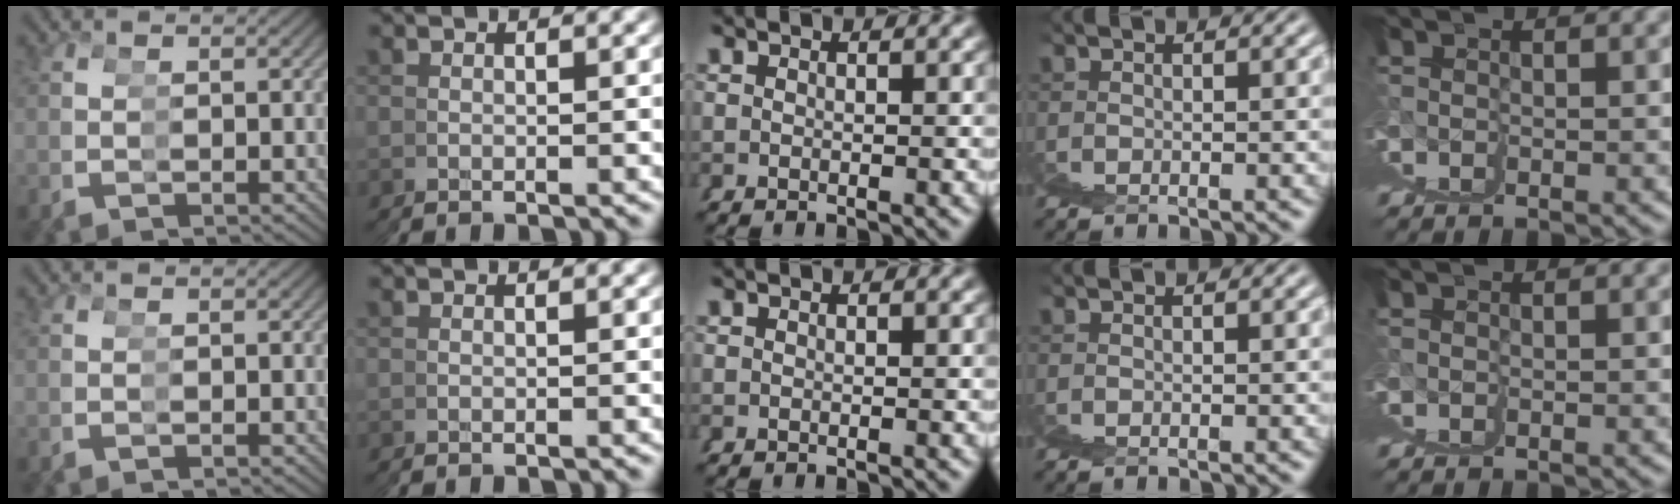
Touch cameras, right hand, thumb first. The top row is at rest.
{}